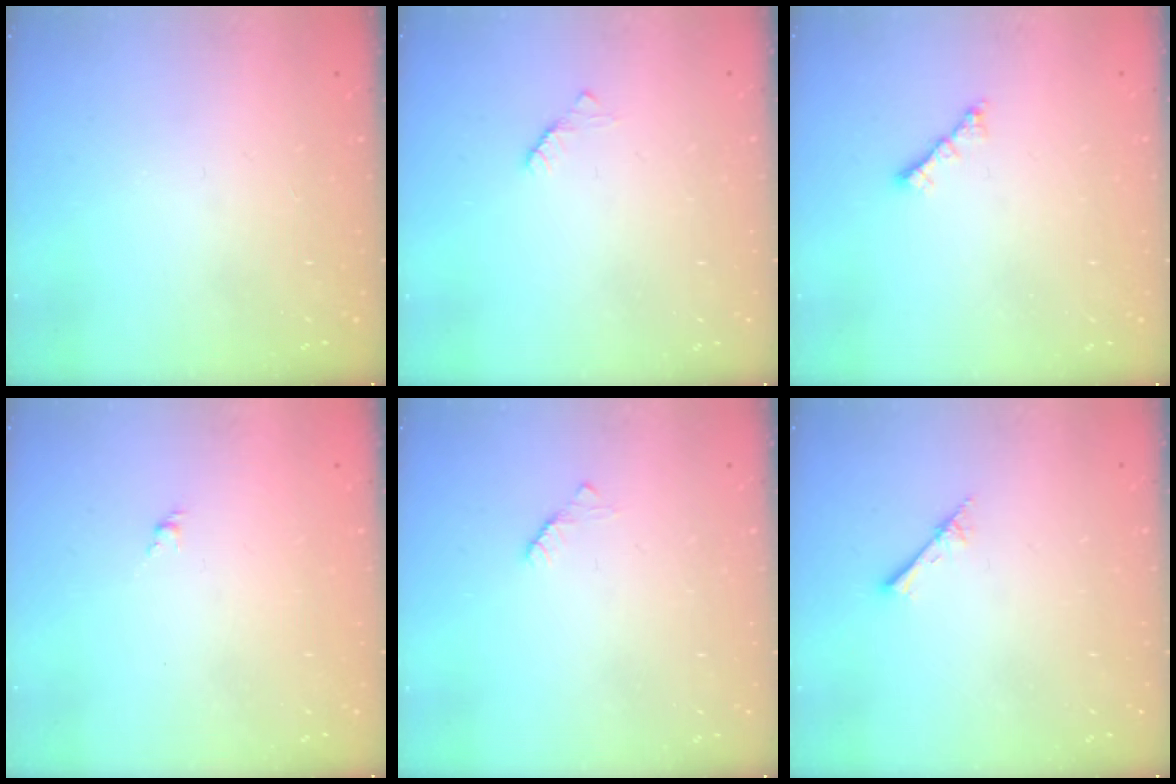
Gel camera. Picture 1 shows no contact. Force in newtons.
{"total": 2.2, "press": 2.2, "slide": 0.3}
{"total": 2.0, "press": 1.9, "slide": 0.5}
{"total": 1.6, "press": 1.5, "slide": 0.6}
{"total": 2.2, "press": 2.2, "slide": 0.3}
{"total": 2.4, "press": 2.4, "slide": 0.3}